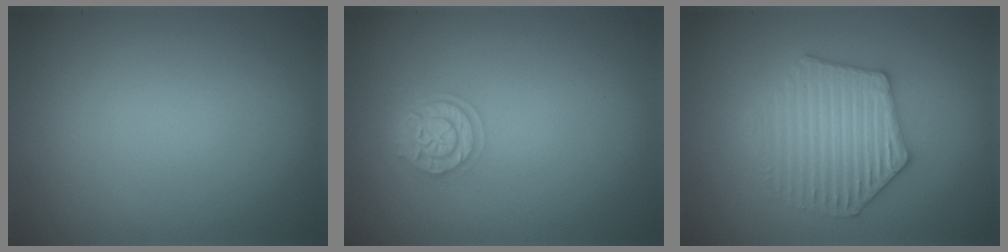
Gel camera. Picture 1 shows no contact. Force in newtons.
{"total": 2.5, "press": 2.1, "slide": 1.3}
{"total": 4.1, "press": 4.1, "slide": 0.7}